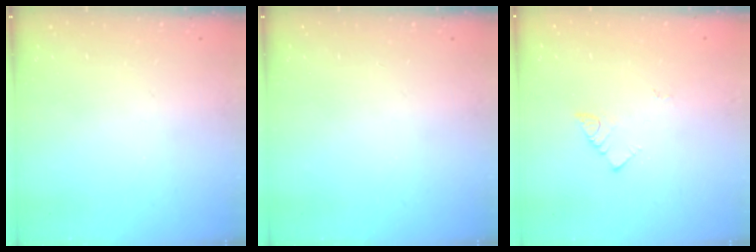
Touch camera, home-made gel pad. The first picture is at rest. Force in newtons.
{"total": 0.0}
{"total": 2.9, "press": 2.9, "slide": 0.3}